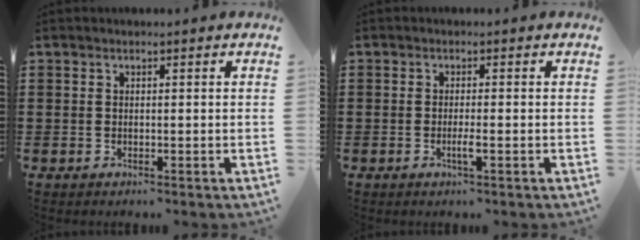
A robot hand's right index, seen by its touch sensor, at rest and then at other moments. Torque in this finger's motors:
{"motor_torque": [0.71, 0.67, 0.13, 0.02]}